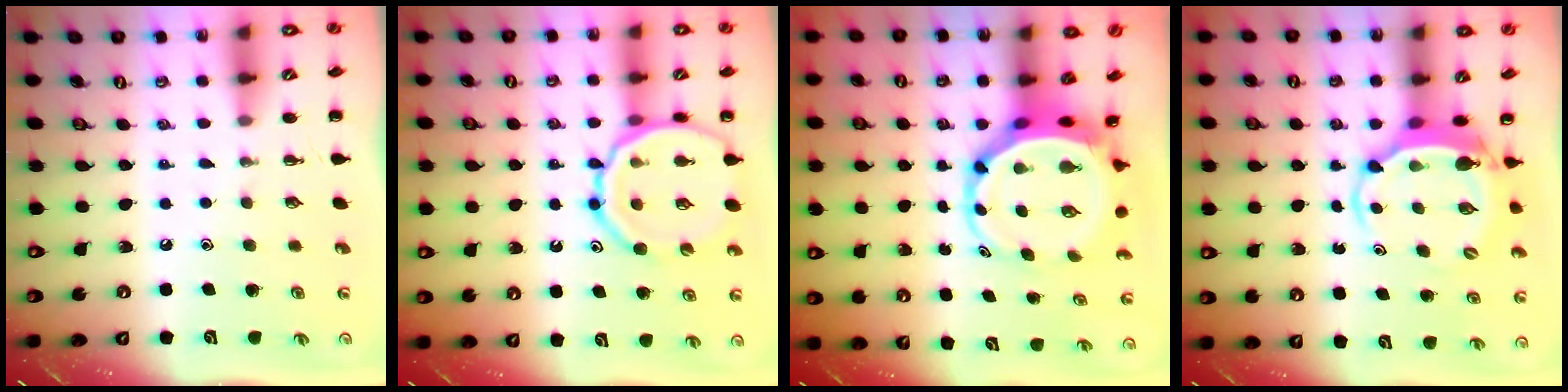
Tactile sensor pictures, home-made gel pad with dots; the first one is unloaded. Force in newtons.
{"total": 17.4, "press": 17.2, "slide": 2.7}
{"total": 7.2, "press": 6.8, "slide": 2.2}
{"total": 5.4, "press": 5.2, "slide": 1.3}